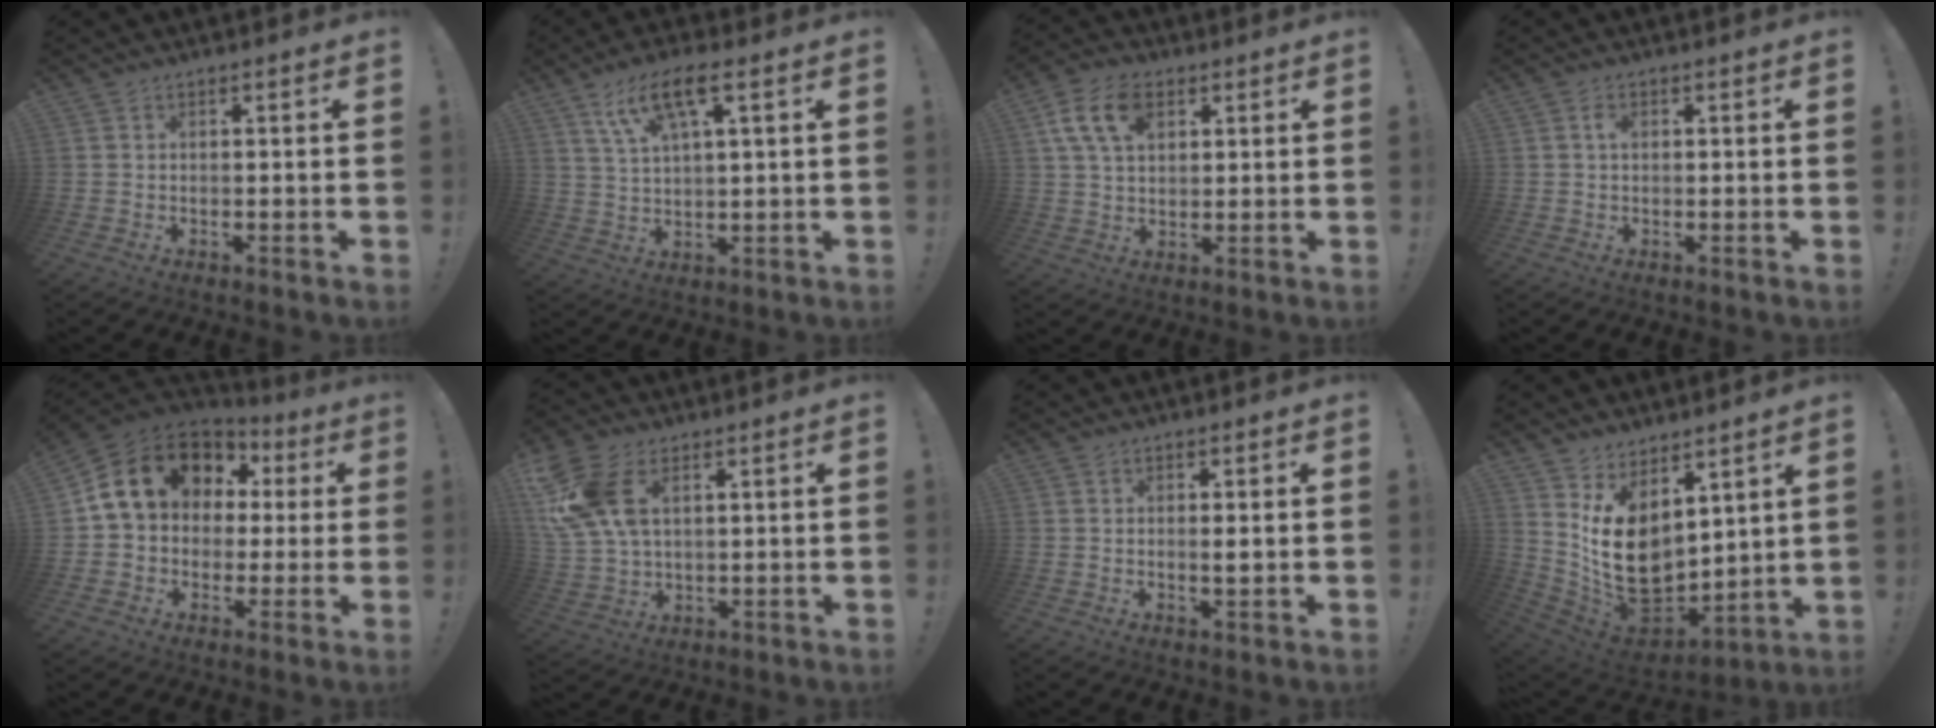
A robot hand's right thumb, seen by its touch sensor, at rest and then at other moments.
{"total": 10.3, "force": [5.0, 3.3, 8.3], "torque": [-0.155, -0.004, 0.093]}
{"total": 11.9, "force": [4.9, 7.6, 7.6], "torque": [-0.146, -0.001, 0.091]}
{"total": 1.7, "force": [0.3, 1.0, 1.3], "torque": [-0.019, 0.001, 0.003]}
{"total": 17.3, "force": [5.7, 12.9, 10.0], "torque": [-0.167, -0.007, 0.115]}
{"total": 15.1, "force": [5.3, 9.4, 10.5], "torque": [-0.218, -0.010, 0.103]}
{"total": 1.4, "force": [0.2, 0.1, 1.4], "torque": [-0.011, -0.009, 0.000]}
{"total": 16.4, "force": [3.2, 12.2, 10.6], "torque": [-0.180, -0.047, 0.076]}